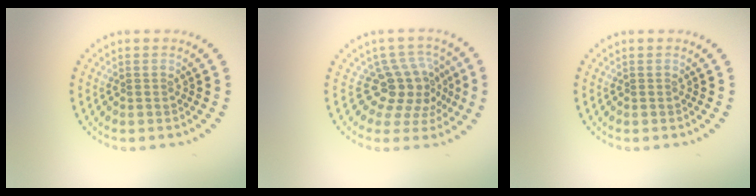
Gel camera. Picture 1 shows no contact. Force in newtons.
{"total": 4.2, "press": 3.1, "slide": 2.8}
{"total": 0.0}